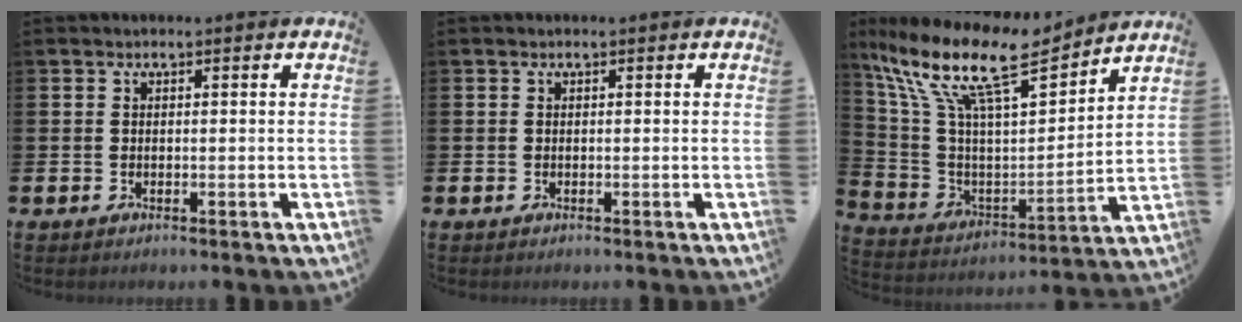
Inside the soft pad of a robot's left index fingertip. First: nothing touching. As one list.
[{"total": 0.0}, {"total": 14.3, "force": [11.0, 3.9, 8.3], "torque": [-0.201, -0.065, 0.191]}]